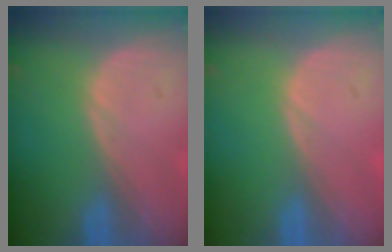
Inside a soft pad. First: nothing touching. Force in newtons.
{"total": 0.0}